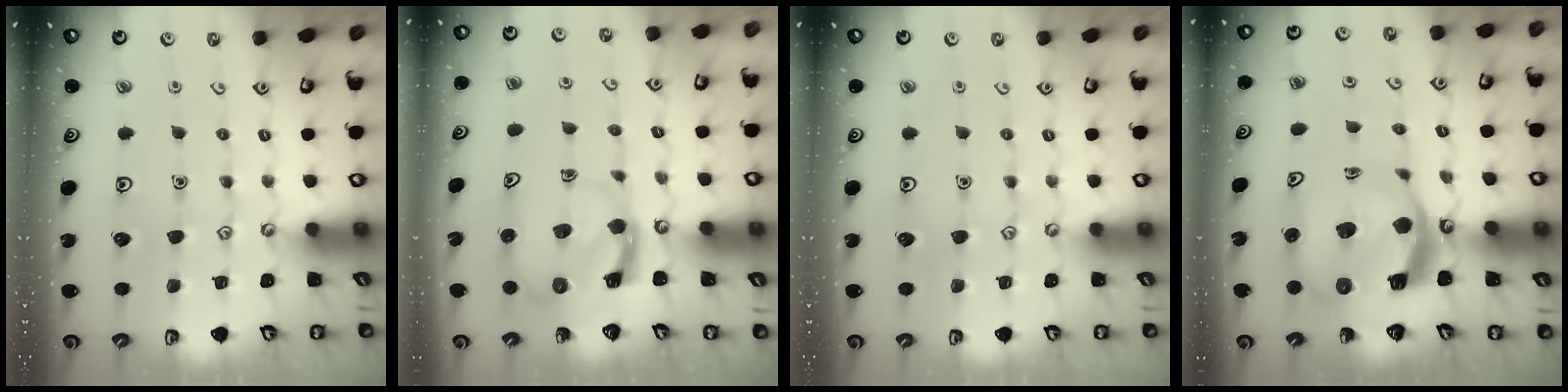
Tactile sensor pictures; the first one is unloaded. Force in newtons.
{"total": 4.0, "press": 4.0, "slide": 0.6}
{"total": 0.0}
{"total": 12.6, "press": 12.5, "slide": 1.5}